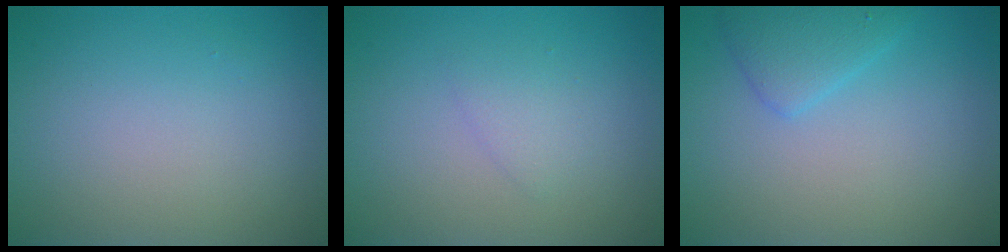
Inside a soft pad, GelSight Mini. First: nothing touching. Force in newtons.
{"total": 1.3, "press": 1.3, "slide": 0.1}
{"total": 2.4, "press": 2.4, "slide": 0.1}